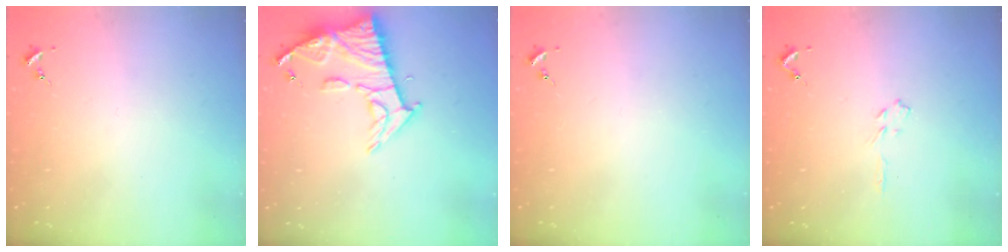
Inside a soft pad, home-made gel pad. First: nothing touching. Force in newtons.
{"total": 13.0, "press": 12.9, "slide": 1.4}
{"total": 0.0}
{"total": 3.2, "press": 3.1, "slide": 0.4}